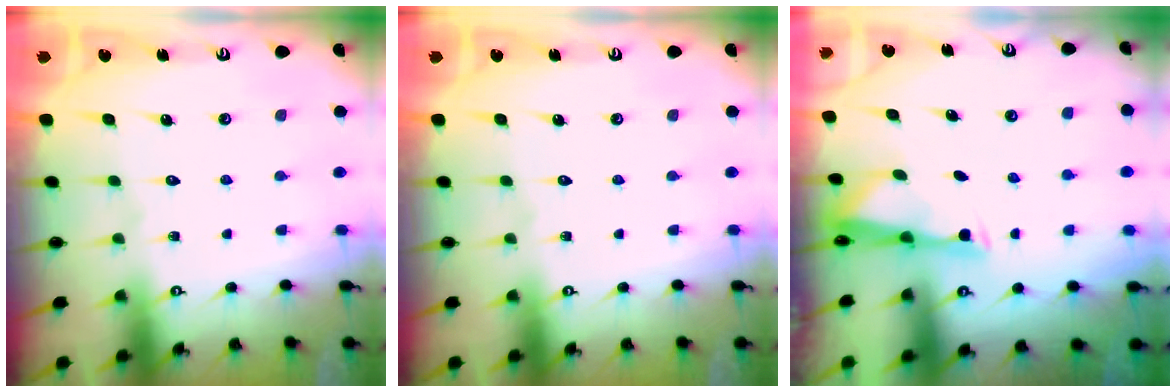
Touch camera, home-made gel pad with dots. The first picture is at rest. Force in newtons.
{"total": 0.0}
{"total": 2.9, "press": 2.9, "slide": 0.6}